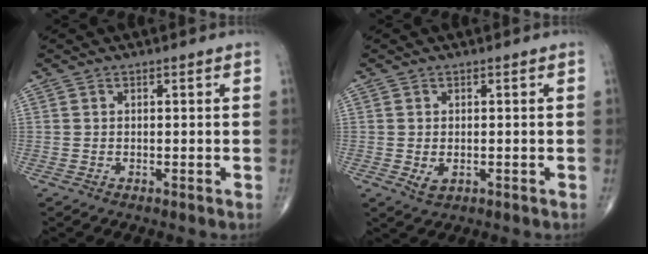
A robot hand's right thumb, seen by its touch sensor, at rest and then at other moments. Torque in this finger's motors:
{"motor_torque": [-0.45, 0.40, 0.19, 0.25, -0.03]}